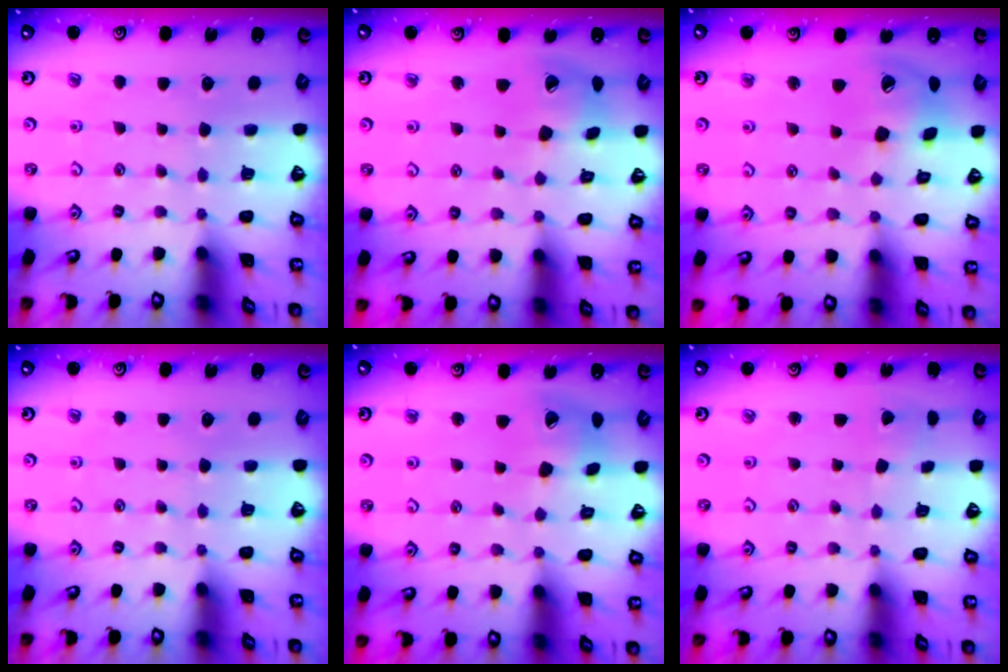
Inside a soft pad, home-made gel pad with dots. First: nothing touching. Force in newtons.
{"total": 14.4, "press": 14.3, "slide": 1.7}
{"total": 14.7, "press": 14.5, "slide": 2.3}
{"total": 0.0}
{"total": 14.0, "press": 13.9, "slide": 1.8}
{"total": 2.5, "press": 2.5, "slide": 0.2}